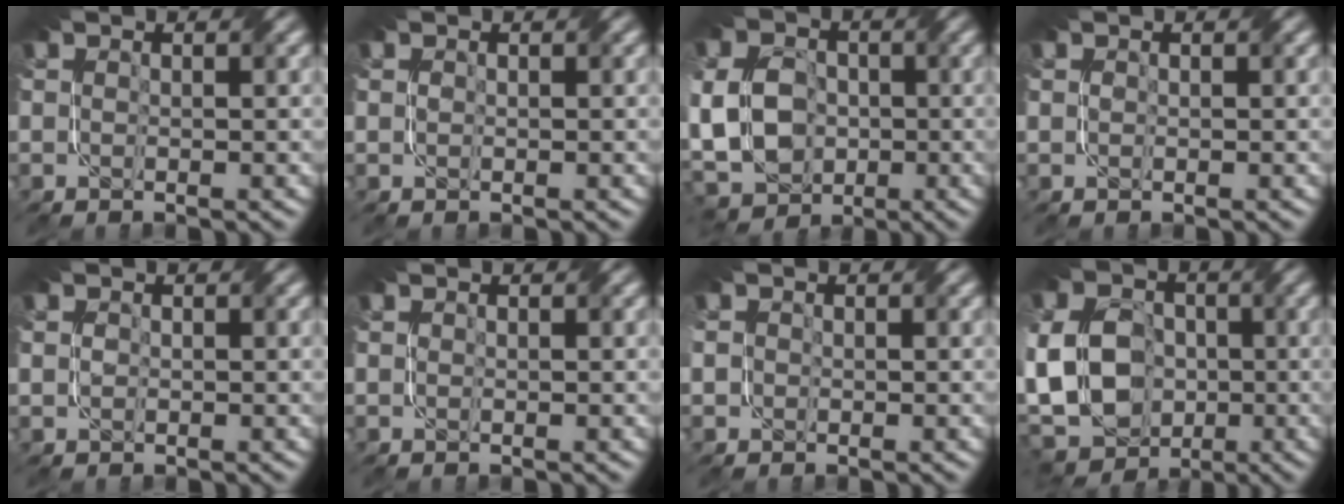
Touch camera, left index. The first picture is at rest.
{"total": 0.0}
{"total": 12.3, "force": [-2.4, 9.4, 7.5], "torque": [-0.137, -0.009, -0.080]}
{"total": 0.0}
{"total": 0.8, "force": [-0.2, 0.6, 0.4], "torque": [-0.012, -0.003, -0.003]}
{"total": 0.0}
{"total": 1.4, "force": [-0.2, 1.3, 0.5], "torque": [-0.020, 0.002, -0.003]}
{"total": 14.0, "force": [-2.9, 10.5, 8.7], "torque": [-0.177, -0.006, -0.077]}